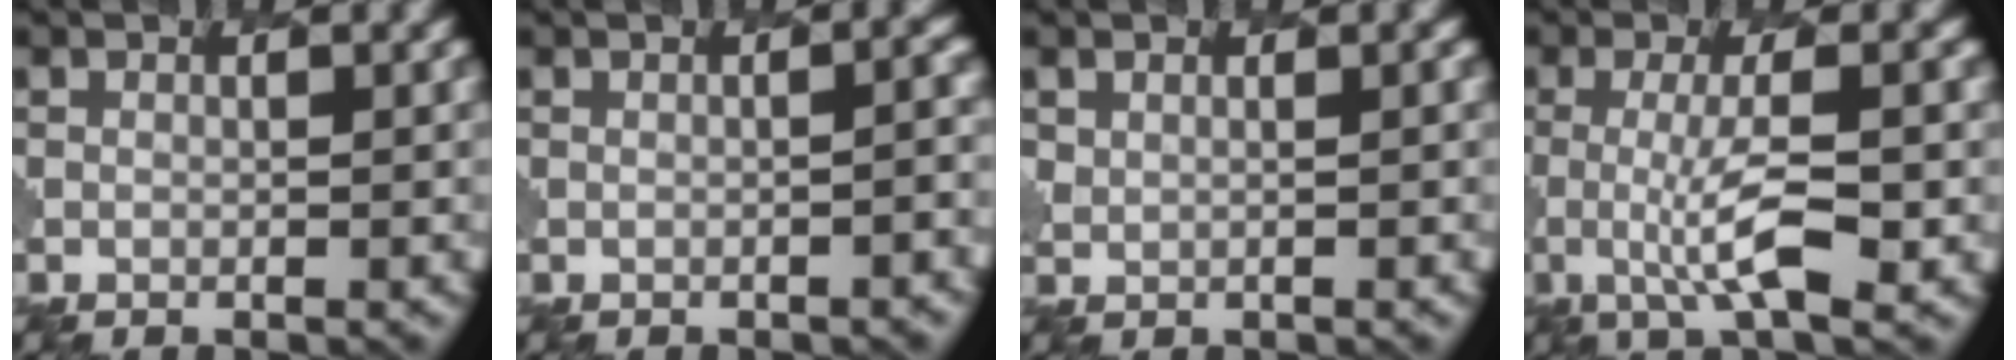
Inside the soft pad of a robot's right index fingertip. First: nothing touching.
{"total": 2.9, "force": [-0.6, 0.9, 2.7], "torque": [-0.003, 0.012, -0.014]}
{"total": 1.5, "force": [1.5, 0.4, -0.3], "torque": [-0.002, 0.008, 0.016]}
{"total": 2.6, "force": [-0.1, -0.7, 2.5], "torque": [-0.071, 0.018, -0.036]}